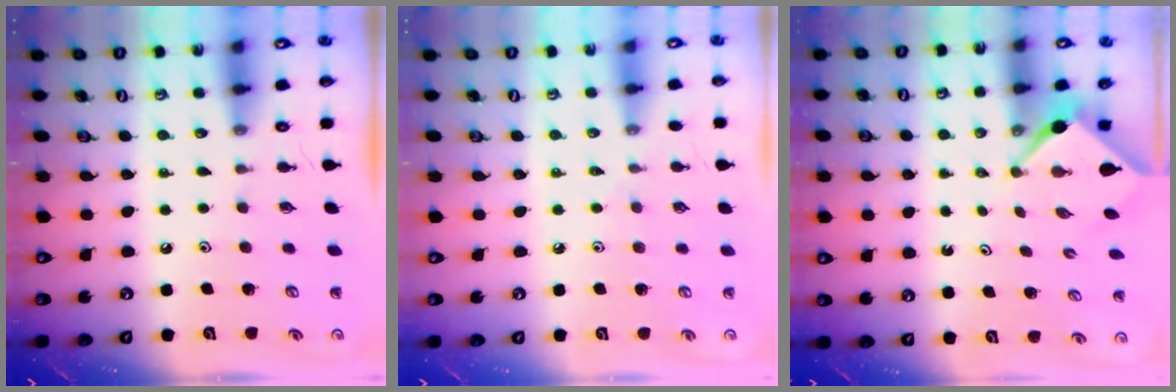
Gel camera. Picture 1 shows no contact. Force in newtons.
{"total": 2.6, "press": 2.6, "slide": 0.5}
{"total": 2.4, "press": 2.4, "slide": 0.2}